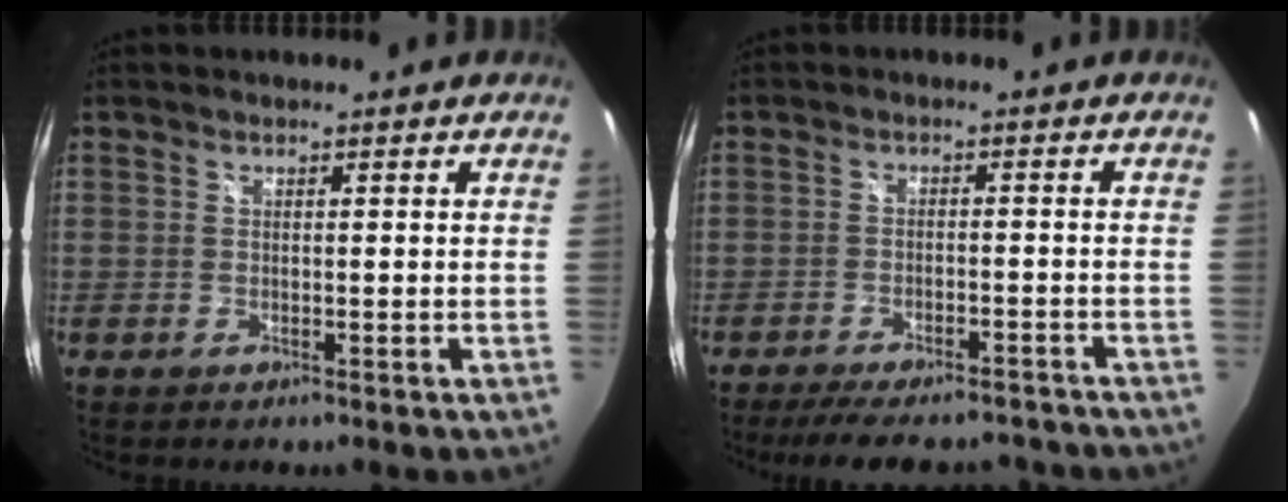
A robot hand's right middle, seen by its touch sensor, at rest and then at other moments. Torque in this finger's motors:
{"motor_torque": [1.07, -1.07, 0.12, 0.06]}